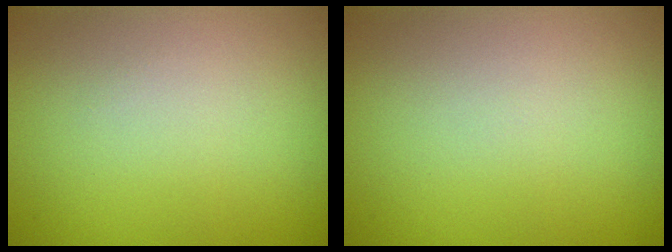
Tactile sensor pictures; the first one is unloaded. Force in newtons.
{"total": 0.0}